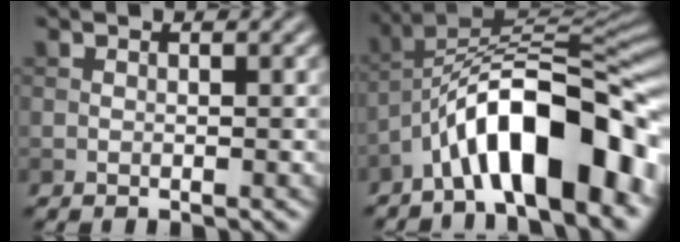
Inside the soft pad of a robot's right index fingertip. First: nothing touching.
{"total": 12.8, "force": [-6.1, 4.1, 10.5], "torque": [-0.156, 0.014, -0.098]}